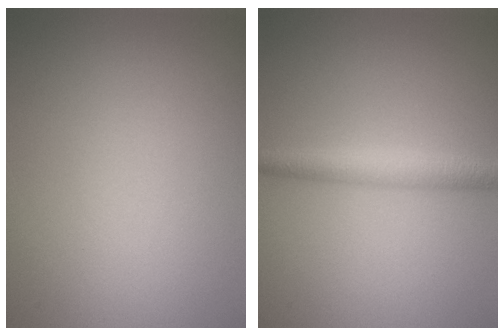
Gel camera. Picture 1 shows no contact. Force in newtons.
{"total": 2.8, "press": 2.8, "slide": 0.0}